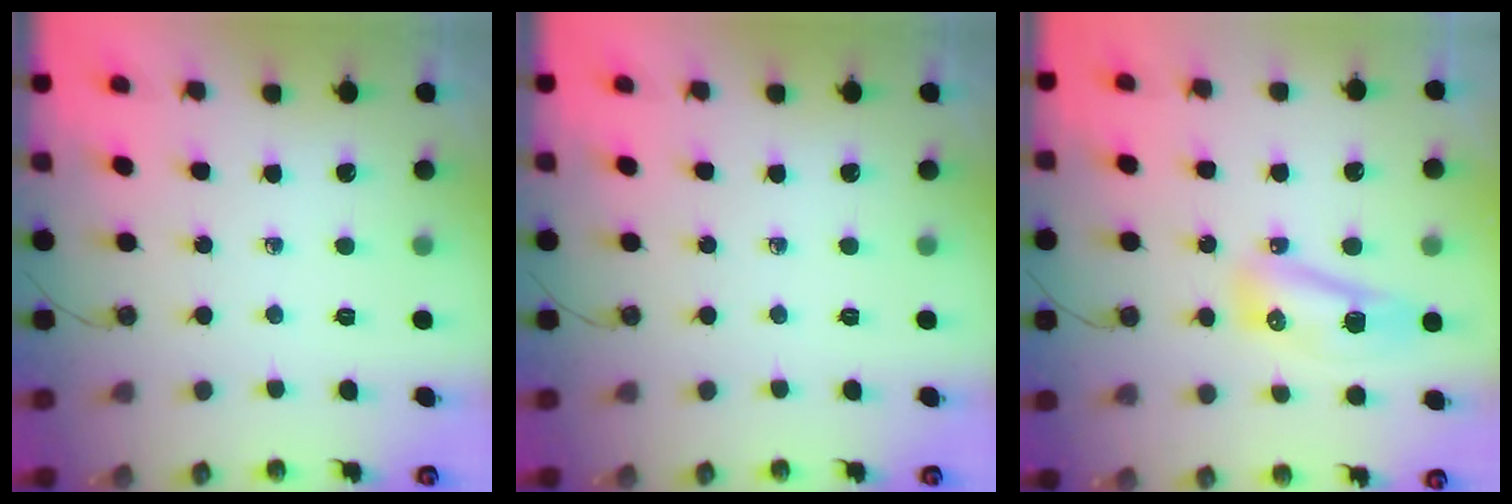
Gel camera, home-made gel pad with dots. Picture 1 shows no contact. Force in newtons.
{"total": 0.0}
{"total": 11.2, "press": 9.6, "slide": 5.7}